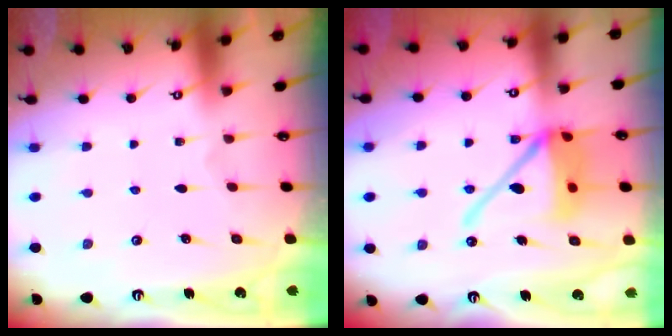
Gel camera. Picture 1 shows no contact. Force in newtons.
{"total": 14.9, "press": 14.8, "slide": 1.9}